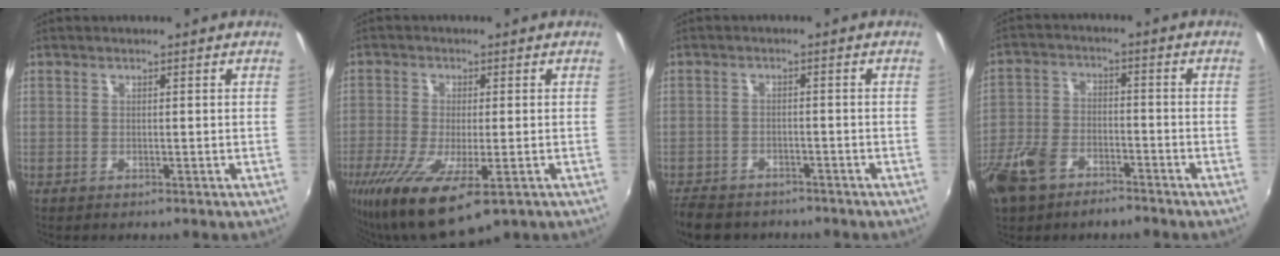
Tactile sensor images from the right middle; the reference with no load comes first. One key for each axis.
{"total": 13.0, "fx": -6.6, "fy": 4.1, "fz": 10.4, "tx": -0.222, "ty": -0.056, "tz": -0.110}
{"total": 9.0, "fx": -7.3, "fy": 4.2, "fz": 3.1, "tx": -0.086, "ty": -0.013, "tz": -0.116}
{"total": 11.3, "fx": -7.5, "fy": 5.9, "fz": 6.1, "tx": -0.152, "ty": -0.007, "tz": -0.142}